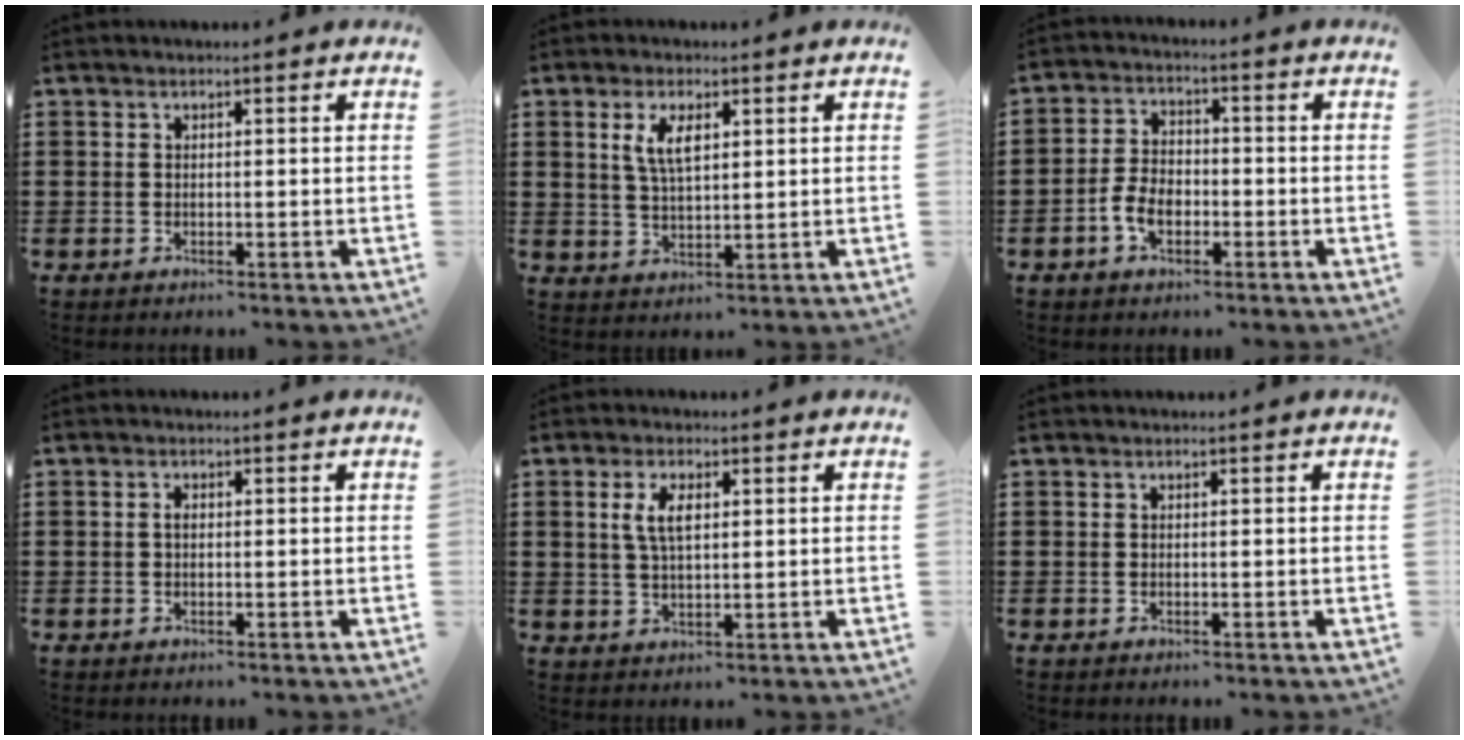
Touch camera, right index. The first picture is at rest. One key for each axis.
{"total": 4.7, "fx": 1.8, "fy": 1.9, "fz": 3.9, "tx": -0.085, "ty": 0.006, "tz": 0.030}
{"total": 4.9, "fx": -2.0, "fy": 3.0, "fz": 3.4, "tx": -0.081, "ty": 0.001, "tz": -0.042}
{"total": 1.0, "fx": 0.0, "fy": 0.5, "fz": 0.8, "tx": -0.017, "ty": 0.001, "tz": 0.000}
{"total": 4.2, "fx": 1.2, "fy": 1.7, "fz": 3.7, "tx": -0.079, "ty": 0.007, "tz": 0.019}
{"total": 0.0}